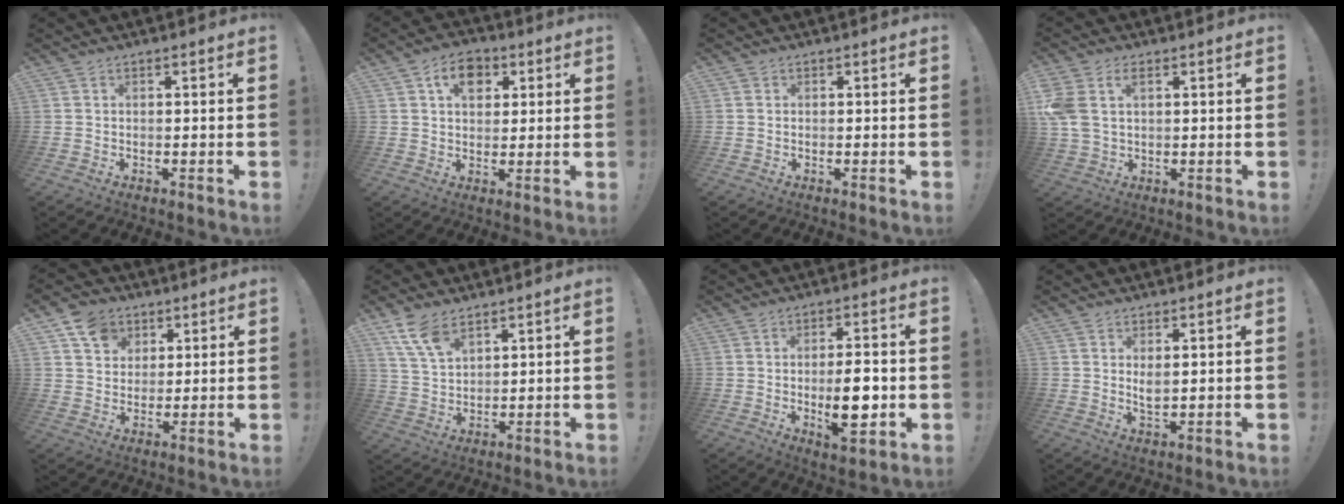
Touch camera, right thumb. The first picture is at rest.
{"total": 9.0, "force": [3.4, 6.6, 5.0], "torque": [-0.064, -0.003, 0.062]}
{"total": 0.6, "force": [0.2, 0.5, 0.0], "torque": [0.002, 0.000, 0.003]}
{"total": 6.6, "force": [2.4, 4.4, 4.3], "torque": [-0.103, -0.005, 0.045]}
{"total": 9.7, "force": [4.7, 8.0, 2.8], "torque": [-0.040, -0.026, 0.095]}
{"total": 9.5, "force": [6.6, 5.1, 4.6], "torque": [-0.091, -0.029, 0.130]}
{"total": 9.9, "force": [-1.6, 4.0, 8.9], "torque": [-0.139, -0.004, -0.029]}
{"total": 3.5, "force": [1.4, 1.6, 2.8], "torque": [-0.042, -0.011, 0.023]}